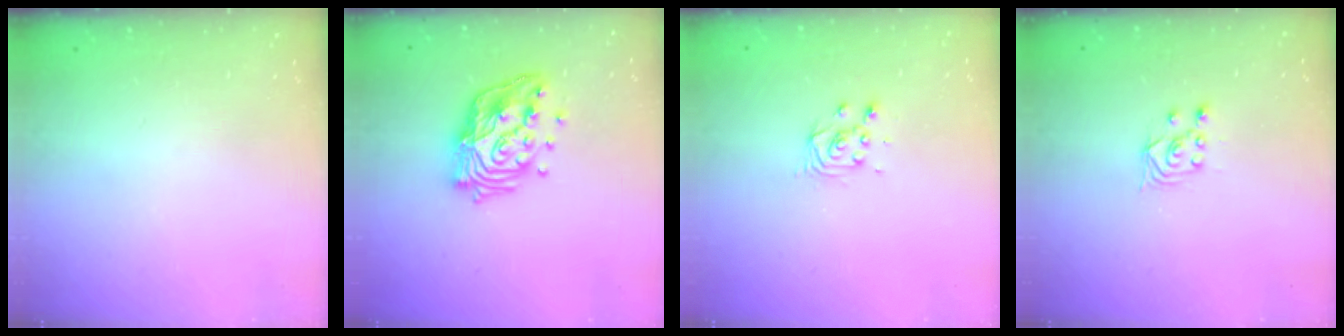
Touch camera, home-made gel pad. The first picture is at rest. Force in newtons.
{"total": 16.7, "press": 16.7, "slide": 1.4}
{"total": 4.7, "press": 4.7, "slide": 0.5}
{"total": 2.5, "press": 2.2, "slide": 1.2}